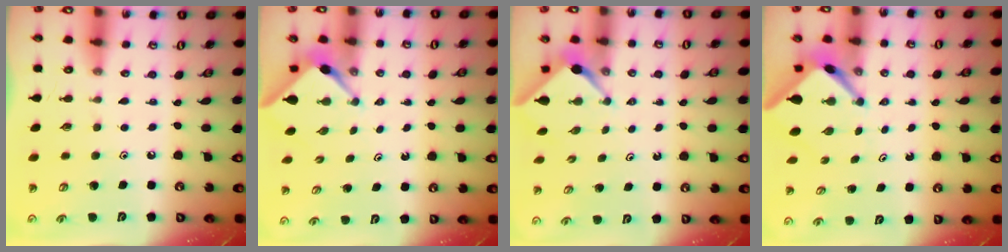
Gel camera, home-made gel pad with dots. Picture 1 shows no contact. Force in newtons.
{"total": 3.2, "press": 3.2, "slide": 0.4}
{"total": 2.5, "press": 2.5, "slide": 0.3}
{"total": 3.8, "press": 3.8, "slide": 0.2}